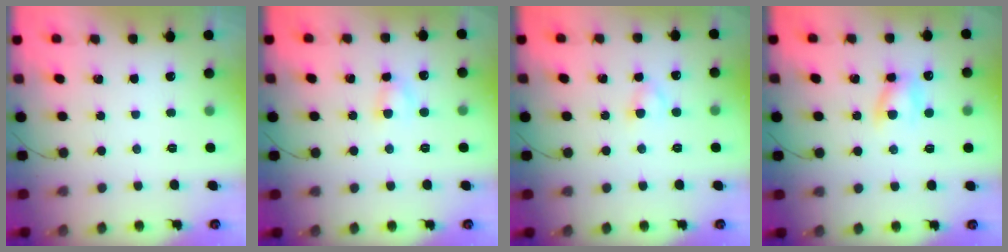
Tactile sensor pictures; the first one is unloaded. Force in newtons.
{"total": 3.0, "press": 2.8, "slide": 0.9}
{"total": 2.9, "press": 2.8, "slide": 0.8}
{"total": 6.8, "press": 6.6, "slide": 1.8}